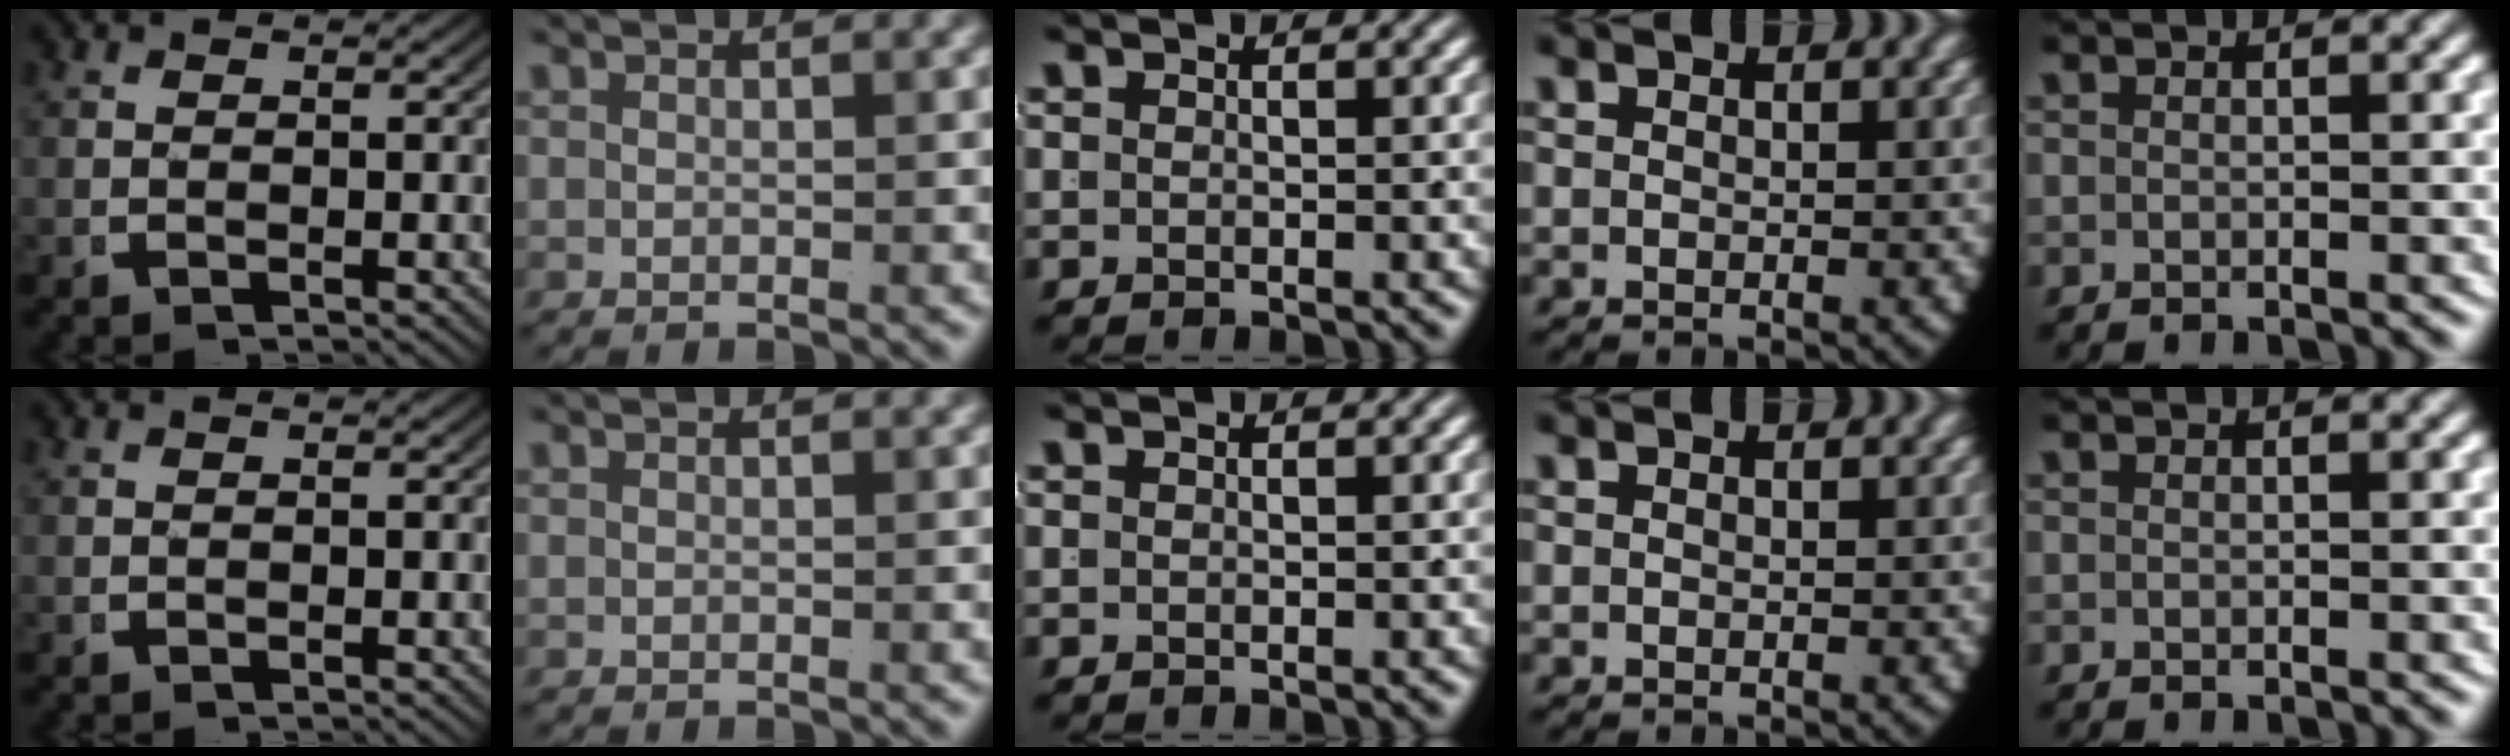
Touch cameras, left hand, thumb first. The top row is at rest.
{}